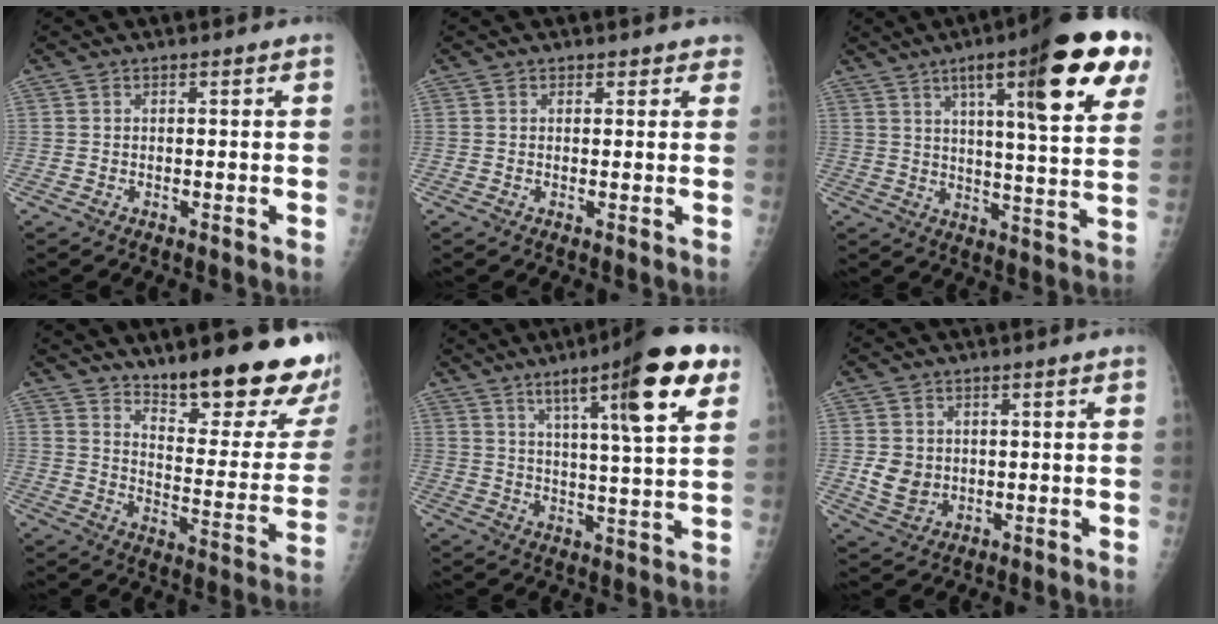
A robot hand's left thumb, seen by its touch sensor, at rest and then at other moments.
{"total": 1.7, "force": [1.3, 1.1, 0.0], "torque": [0.026, -0.004, 0.009]}
{"total": 23.3, "force": [11.0, 4.1, 20.2], "torque": [-0.266, -0.024, 0.154]}
{"total": 24.0, "force": [17.3, 6.2, 15.5], "torque": [-0.177, -0.114, 0.241]}
{"total": 17.3, "force": [8.8, 2.4, 14.7], "torque": [-0.205, -0.030, 0.130]}
{"total": 5.3, "force": [0.2, 4.5, 2.8], "torque": [-0.030, -0.005, 0.016]}